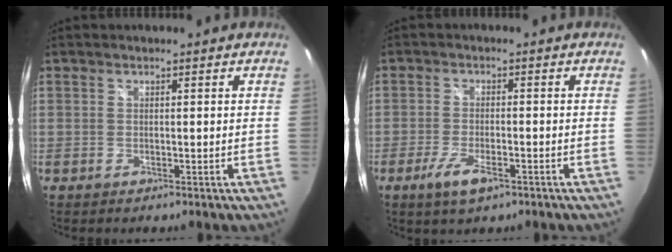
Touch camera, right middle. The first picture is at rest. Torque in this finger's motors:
{"motor_torque": [0.80, -0.71, 0.08, 0.05]}